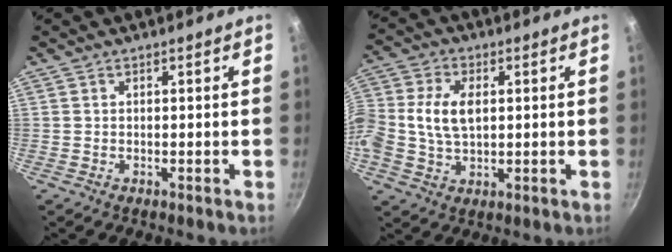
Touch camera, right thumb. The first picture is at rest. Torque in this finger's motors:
{"motor_torque": [0.12, 0.54, 0.14, -0.07, 0.21]}